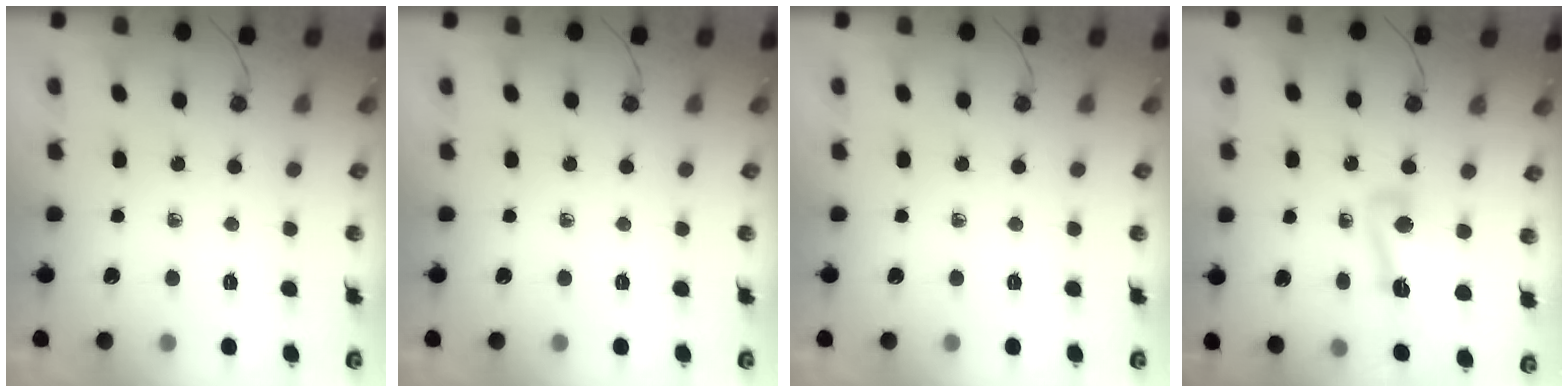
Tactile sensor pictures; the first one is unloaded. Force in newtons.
{"total": 0.0}
{"total": 0.0}
{"total": 11.4, "press": 9.9, "slide": 5.7}